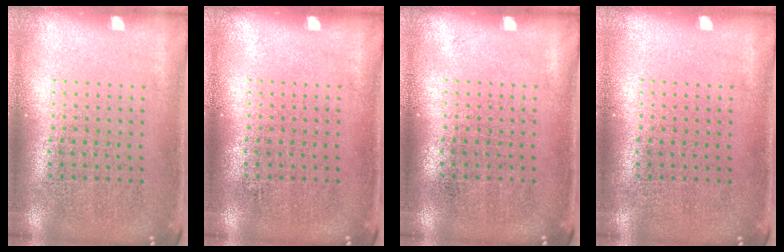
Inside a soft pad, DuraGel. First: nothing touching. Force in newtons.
{"total": 0.0}
{"total": 0.0}
{"total": 0.0}